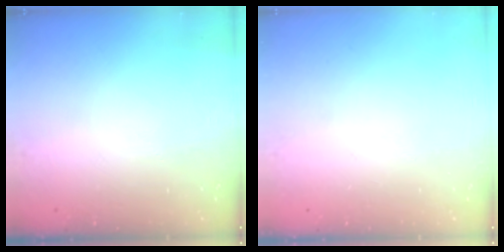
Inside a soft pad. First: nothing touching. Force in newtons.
{"total": 0.0}